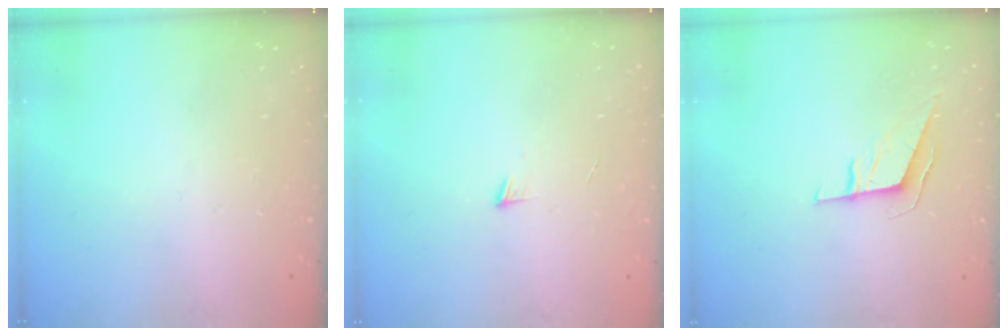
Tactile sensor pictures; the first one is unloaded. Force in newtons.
{"total": 4.3, "press": 4.2, "slide": 0.4}
{"total": 5.9, "press": 5.7, "slide": 1.3}